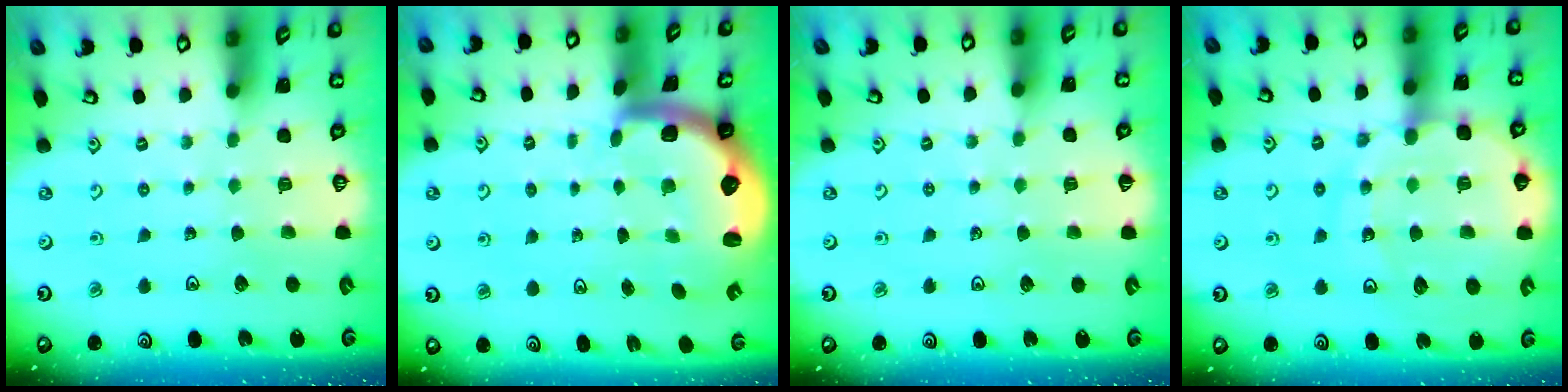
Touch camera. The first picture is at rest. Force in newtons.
{"total": 2.8, "press": 2.5, "slide": 1.4}
{"total": 1.3, "press": 1.3, "slide": 0.2}
{"total": 15.6, "press": 15.4, "slide": 2.7}